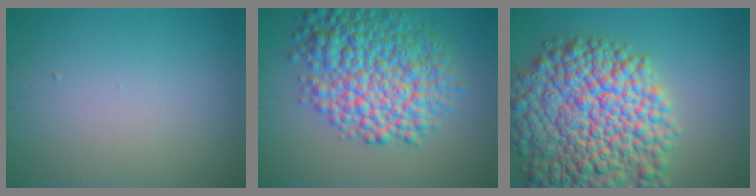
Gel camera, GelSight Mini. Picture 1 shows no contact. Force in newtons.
{"total": 9.8, "press": 9.8, "slide": 0.1}
{"total": 14.6, "press": 14.6, "slide": 0.8}